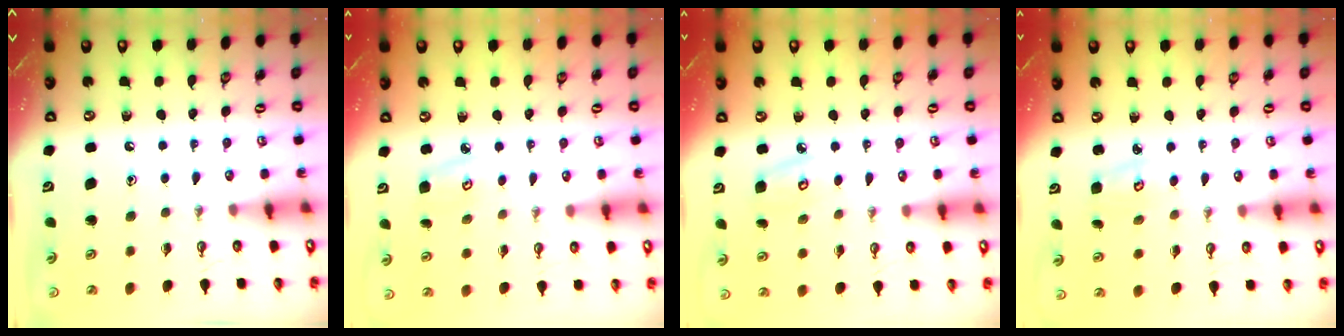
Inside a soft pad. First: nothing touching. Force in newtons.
{"total": 3.9, "press": 3.8, "slide": 0.6}
{"total": 5.2, "press": 5.2, "slide": 0.4}
{"total": 2.3, "press": 2.2, "slide": 0.3}